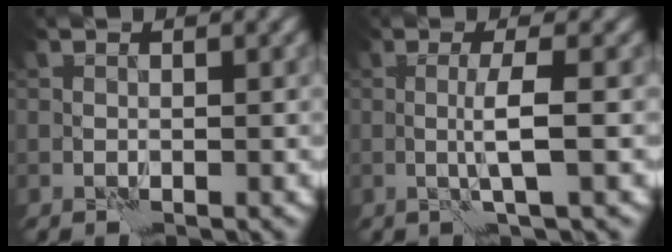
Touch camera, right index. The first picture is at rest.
{"total": 2.6, "force": [0.3, 0.0, 2.6], "torque": [-0.047, -0.006, 0.003]}